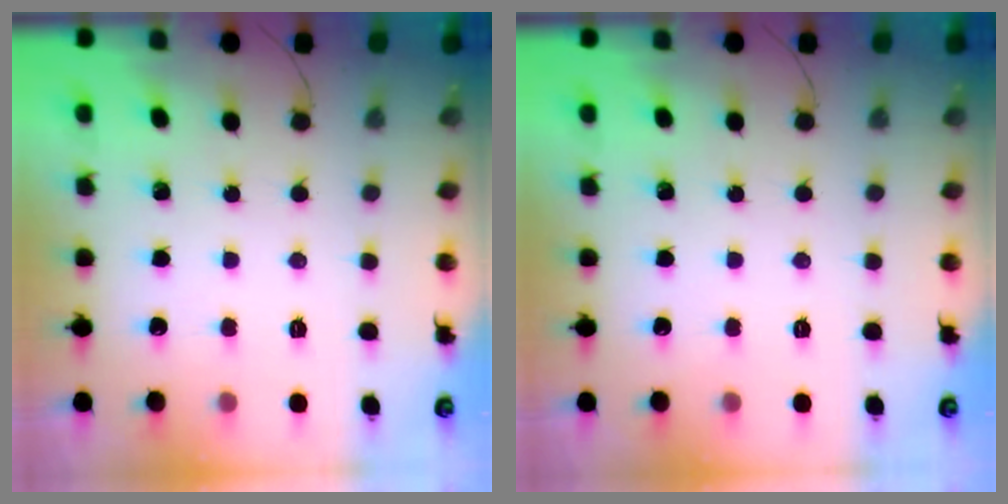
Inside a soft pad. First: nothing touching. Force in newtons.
{"total": 0.0}